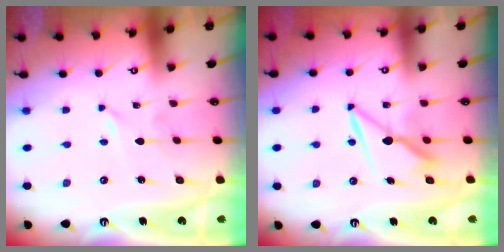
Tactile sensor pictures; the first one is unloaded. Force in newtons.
{"total": 8.7, "press": 8.7, "slide": 0.5}